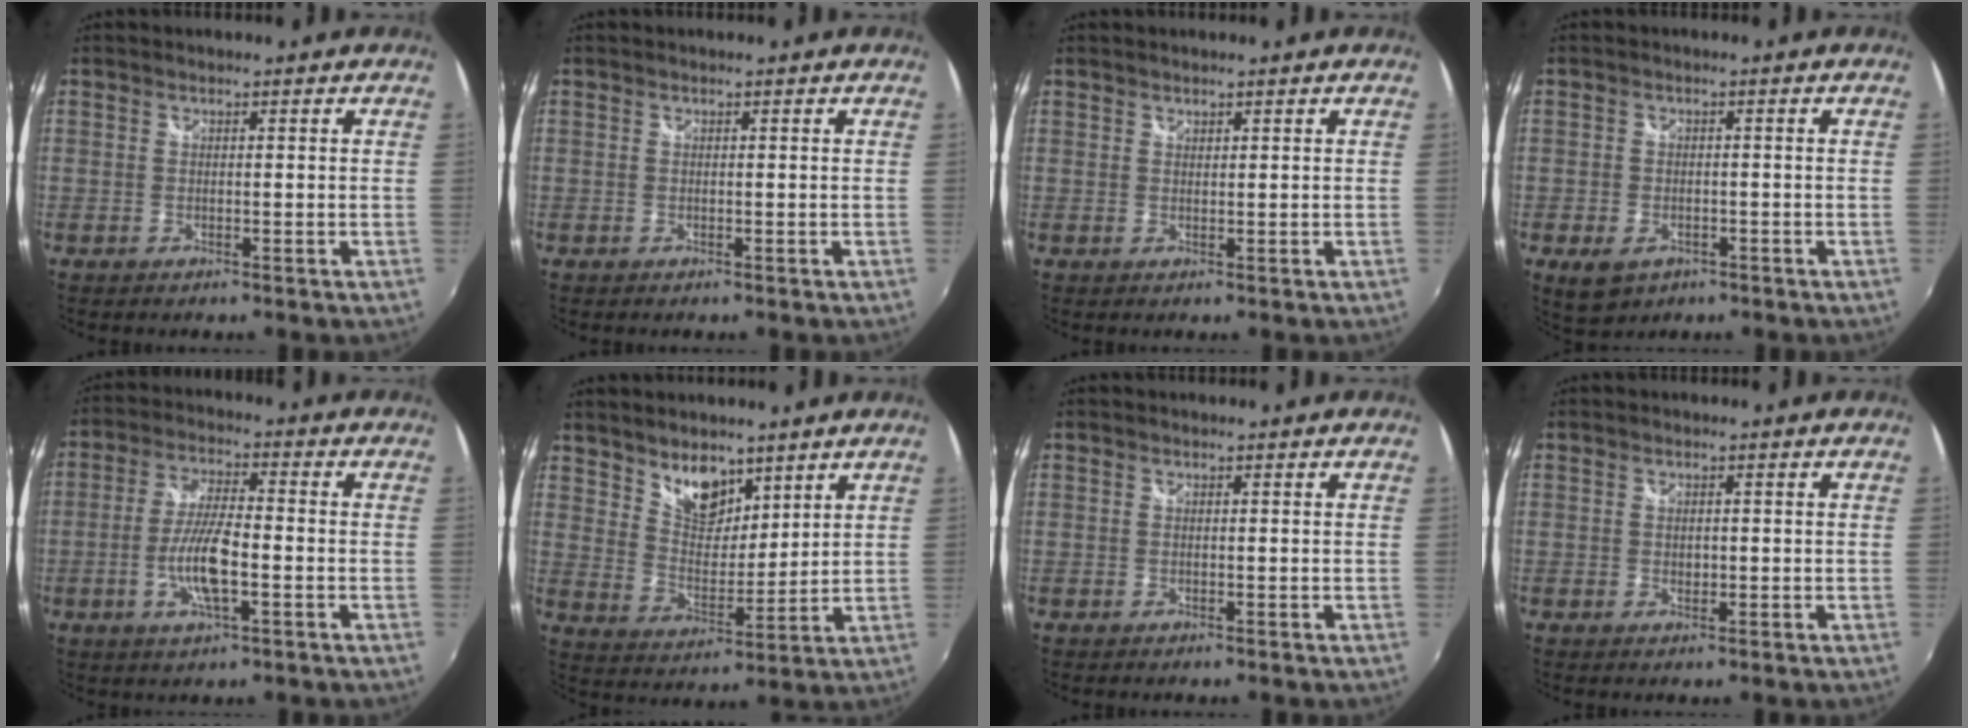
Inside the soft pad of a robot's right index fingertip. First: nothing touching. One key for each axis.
{"total": 0.0}
{"total": 0.6, "fx": 0.6, "fy": 0.2, "fz": 0.0, "tx": 0.001, "ty": 0.000, "tz": 0.011}
{"total": 5.4, "fx": -2.6, "fy": 3.8, "fz": 2.9, "tx": -0.067, "ty": -0.012, "tz": -0.039}
{"total": 8.9, "fx": -2.7, "fy": 2.1, "fz": 8.2, "tx": -0.164, "ty": -0.003, "tz": -0.053}
{"total": 9.4, "fx": 6.8, "fy": 5.0, "fz": 4.2, "tx": -0.061, "ty": 0.002, "tz": 0.129}
{"total": 0.0}
{"total": 1.0, "fx": 0.0, "fy": 0.9, "fz": 0.6, "tx": -0.008, "ty": 0.000, "tz": -0.001}